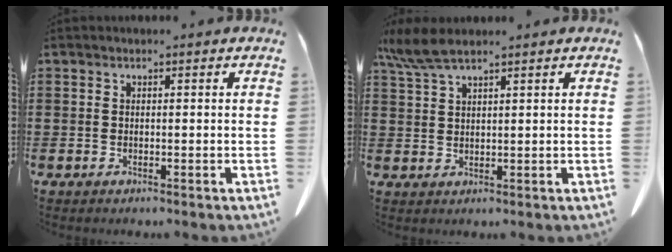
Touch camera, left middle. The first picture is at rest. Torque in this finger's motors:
{"motor_torque": [0.51, -0.35, 0.24, 0.07]}